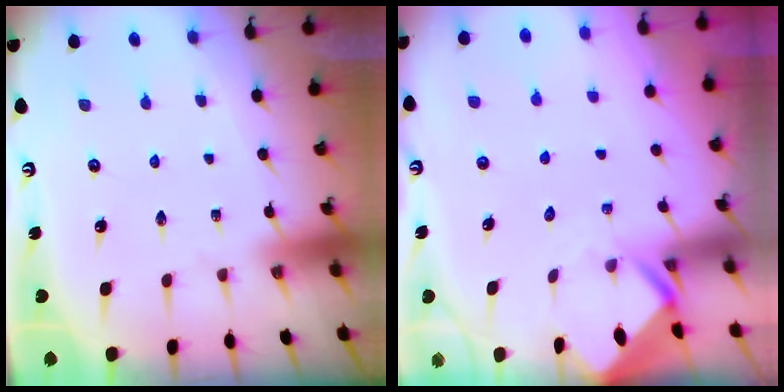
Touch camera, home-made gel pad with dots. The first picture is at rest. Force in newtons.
{"total": 2.9, "press": 2.9, "slide": 0.2}